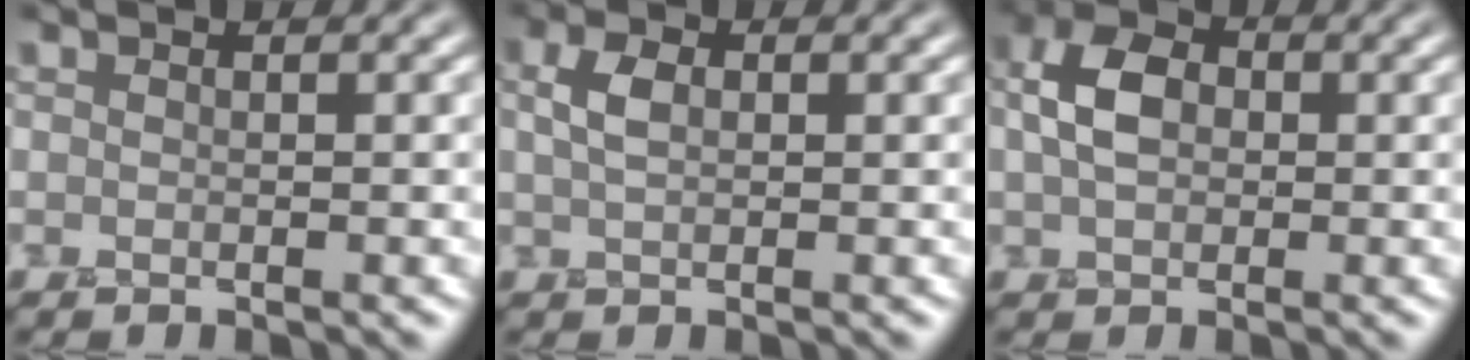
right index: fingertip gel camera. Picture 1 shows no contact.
{"total": 1.8, "force": [0.8, 1.0, 1.2], "torque": [-0.027, 0.010, 0.011]}
{"total": 3.8, "force": [0.7, 2.8, 2.5], "torque": [-0.052, 0.013, 0.005]}